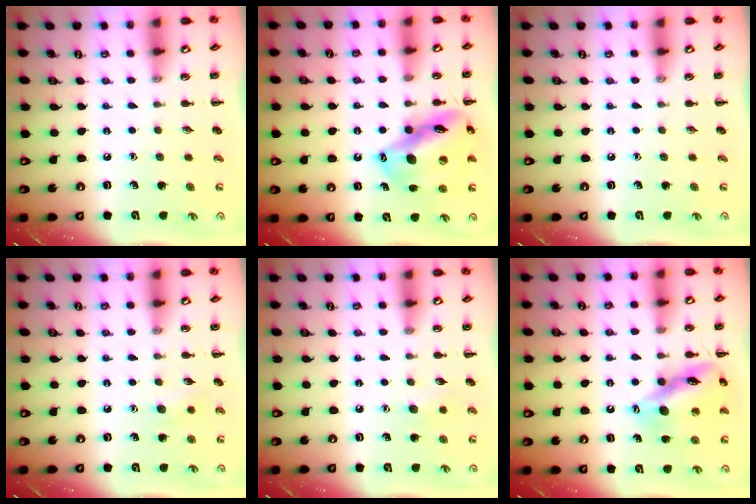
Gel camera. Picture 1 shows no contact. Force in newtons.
{"total": 15.2, "press": 14.7, "slide": 4.2}
{"total": 0.0}
{"total": 5.6, "press": 5.5, "slide": 1.4}
{"total": 5.6, "press": 5.5, "slide": 1.4}
{"total": 14.4, "press": 14.2, "slide": 2.0}